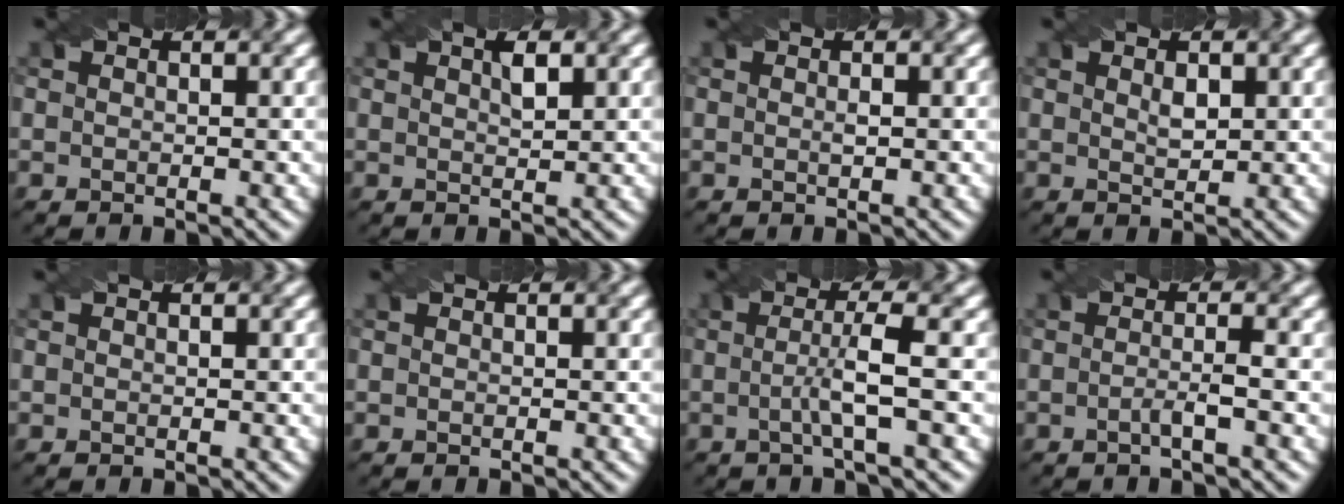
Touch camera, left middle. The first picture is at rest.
{"total": 1.3, "force": [0.8, 0.3, 1.0], "torque": [-0.019, 0.002, 0.014]}
{"total": 0.6, "force": [-0.1, 0.1, 0.6], "torque": [-0.012, 0.001, -0.001]}
{"total": 1.3, "force": [0.5, 0.6, 1.1], "torque": [-0.020, -0.001, 0.013]}
{"total": 0.0}
{"total": 0.0}
{"total": 3.6, "force": [-0.3, 0.5, 3.6], "torque": [-0.063, -0.002, -0.008]}
{"total": 1.8, "force": [-0.6, 0.2, 1.7], "torque": [-0.033, -0.002, -0.013]}